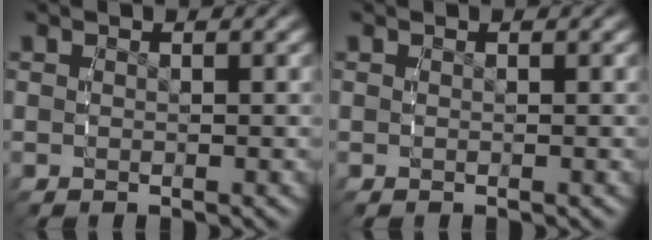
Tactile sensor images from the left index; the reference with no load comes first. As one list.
[{"total": 0.0}]